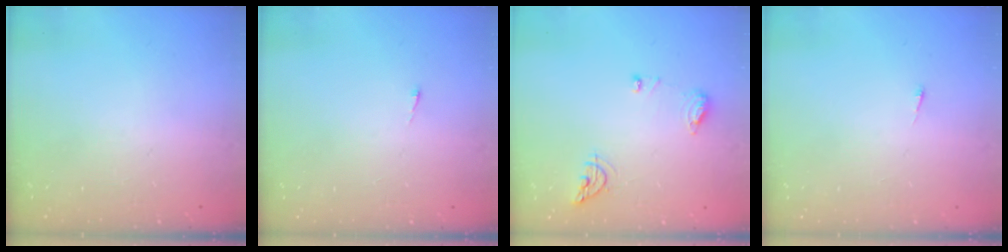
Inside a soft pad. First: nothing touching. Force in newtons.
{"total": 2.7, "press": 2.7, "slide": 0.4}
{"total": 8.0, "press": 8.0, "slide": 0.9}
{"total": 2.6, "press": 2.5, "slide": 0.3}